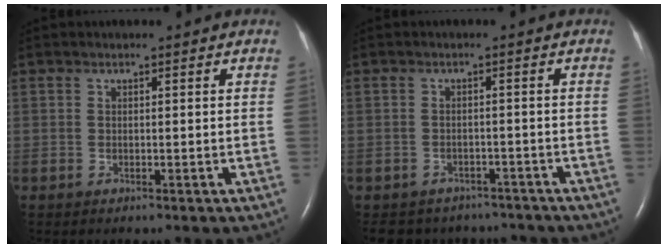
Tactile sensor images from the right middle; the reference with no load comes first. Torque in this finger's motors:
{"motor_torque": [0.30, -0.31, 0.03, 0.03]}